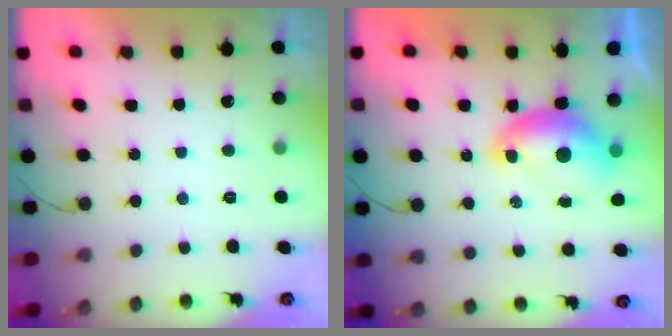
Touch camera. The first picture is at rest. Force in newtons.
{"total": 8.5, "press": 8.4, "slide": 1.0}